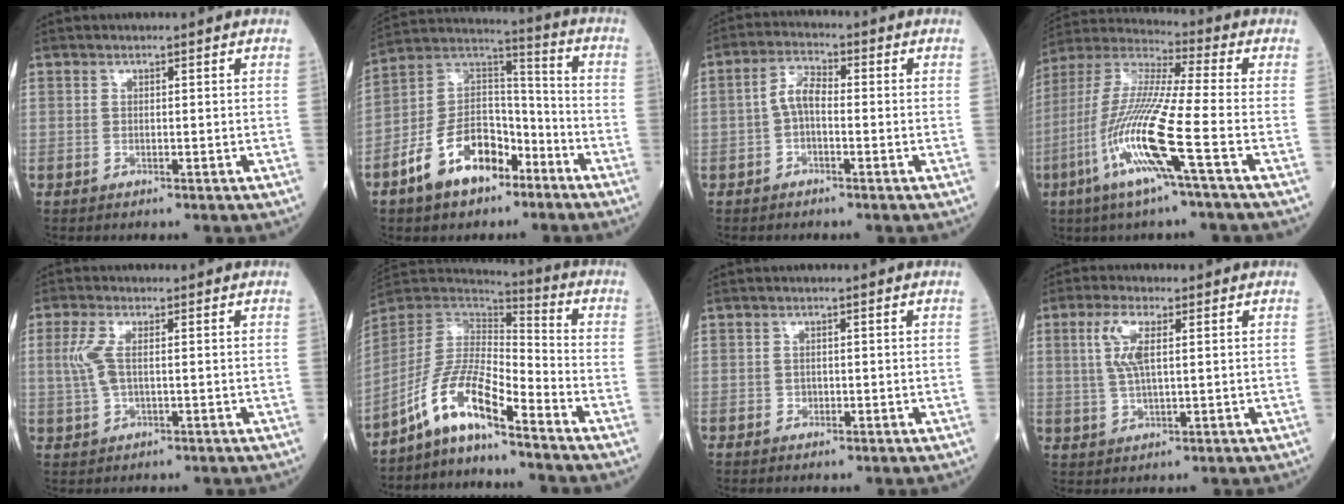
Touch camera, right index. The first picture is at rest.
{"total": 13.7, "force": [-7.7, 7.5, 8.5], "torque": [-0.172, 0.022, -0.137]}
{"total": 4.1, "force": [-0.6, 1.7, 3.6], "torque": [-0.067, 0.011, -0.017]}
{"total": 15.7, "force": [-5.9, -0.3, 14.6], "torque": [-0.315, -0.017, -0.125]}
{"total": 3.8, "force": [0.4, 1.3, 3.6], "torque": [-0.099, 0.003, 0.008]}
{"total": 10.5, "force": [-7.5, 1.9, 7.1], "torque": [-0.155, 0.014, -0.144]}
{"total": 0.6, "force": [-0.1, 0.5, 0.2], "torque": [0.001, 0.003, -0.003]}
{"total": 6.2, "force": [1.8, 1.6, 5.8], "torque": [-0.132, 0.007, 0.039]}